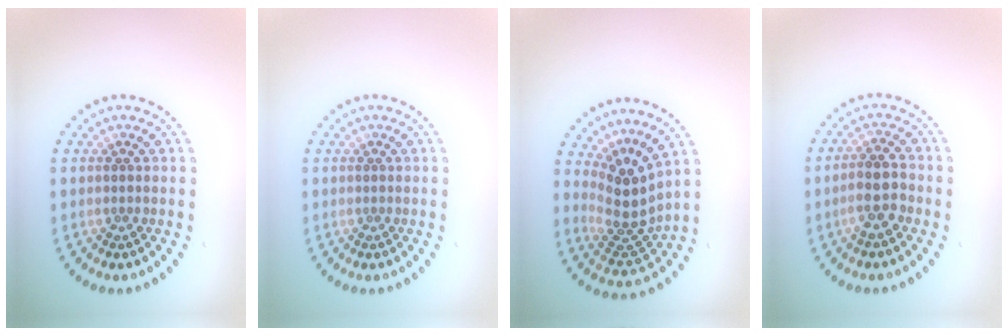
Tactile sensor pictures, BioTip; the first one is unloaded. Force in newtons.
{"total": 0.0}
{"total": 4.1, "press": 2.8, "slide": 3.0}
{"total": 2.8, "press": 2.6, "slide": 1.0}